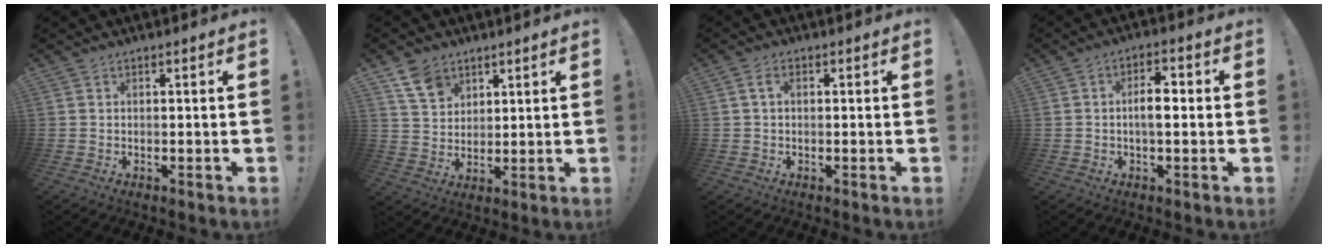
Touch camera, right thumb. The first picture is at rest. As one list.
[{"total": 8.7, "force": [5.6, 6.0, 2.9], "torque": [-0.045, -0.029, 0.108]}, {"total": 2.6, "force": [0.5, 1.5, 2.0], "torque": [-0.036, 0.006, 0.008]}, {"total": 5.9, "force": [-0.3, 2.5, 5.3], "torque": [-0.073, 0.004, -0.012]}]